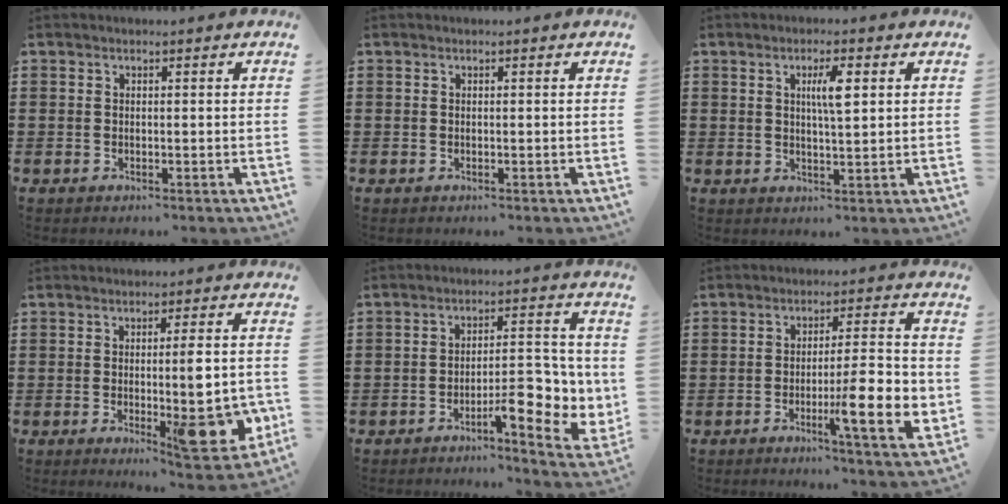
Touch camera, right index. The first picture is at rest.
{"total": 0.0}
{"total": 4.4, "force": [1.3, 0.9, 4.1], "torque": [-0.077, 0.005, 0.016]}
{"total": 9.5, "force": [-1.4, 1.9, 9.2], "torque": [-0.126, -0.010, -0.020]}
{"total": 8.5, "force": [-2.9, 2.8, 7.5], "torque": [-0.089, -0.005, -0.051]}
{"total": 10.6, "force": [-2.7, 1.8, 10.1], "torque": [-0.153, -0.002, -0.041]}